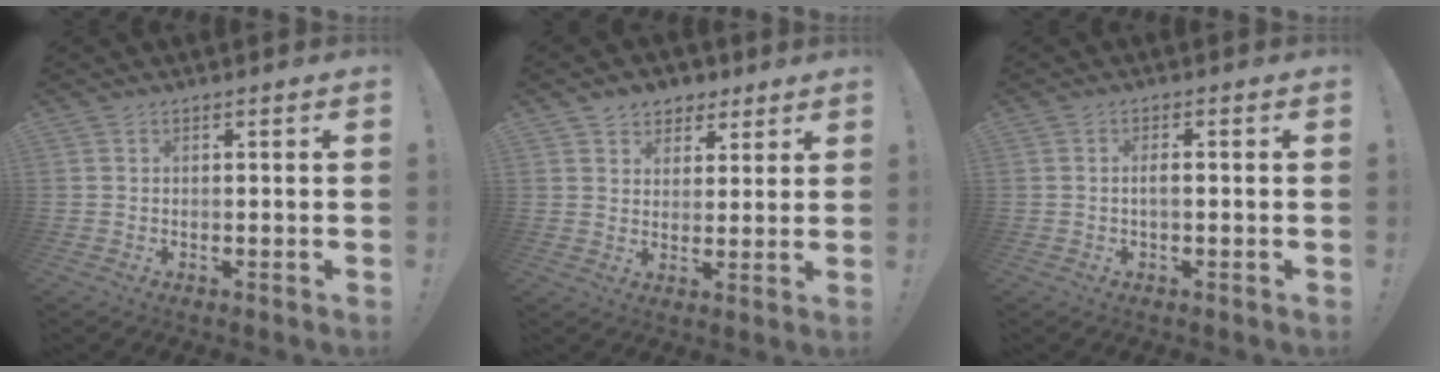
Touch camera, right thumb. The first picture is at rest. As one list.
[{"total": 6.1, "force": [3.6, 5.0, 0.7], "torque": [0.003, -0.027, 0.070]}, {"total": 1.9, "force": [-0.1, 0.4, 1.8], "torque": [-0.034, 0.005, -0.003]}]